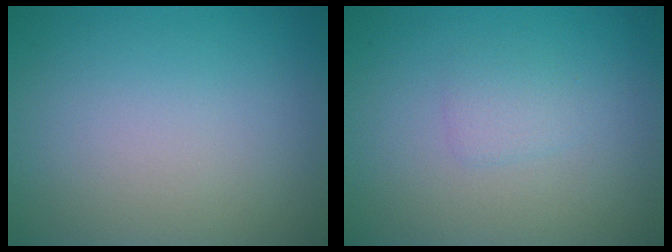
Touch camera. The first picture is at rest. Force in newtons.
{"total": 1.2, "press": 1.2, "slide": 0.1}